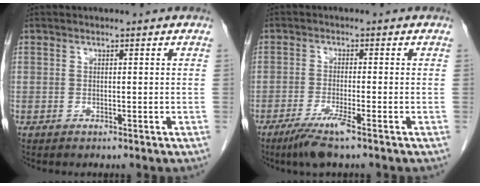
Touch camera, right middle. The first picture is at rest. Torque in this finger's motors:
{"motor_torque": [0.88, -0.69, 0.15, 0.05]}